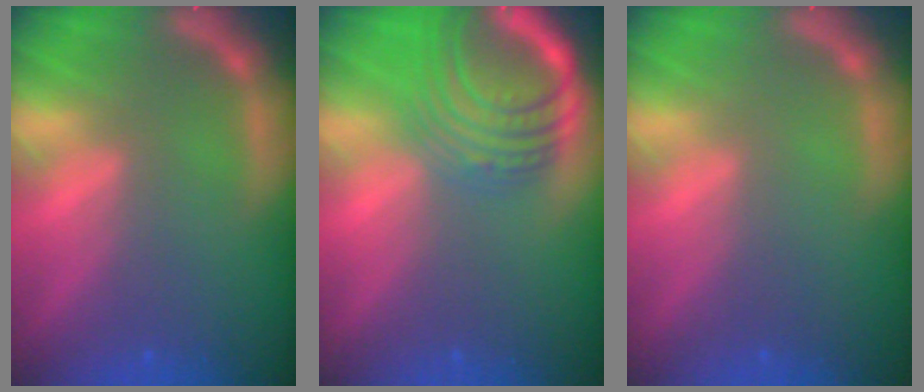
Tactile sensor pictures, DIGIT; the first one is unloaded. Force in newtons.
{"total": 9.5}
{"total": 0.0}